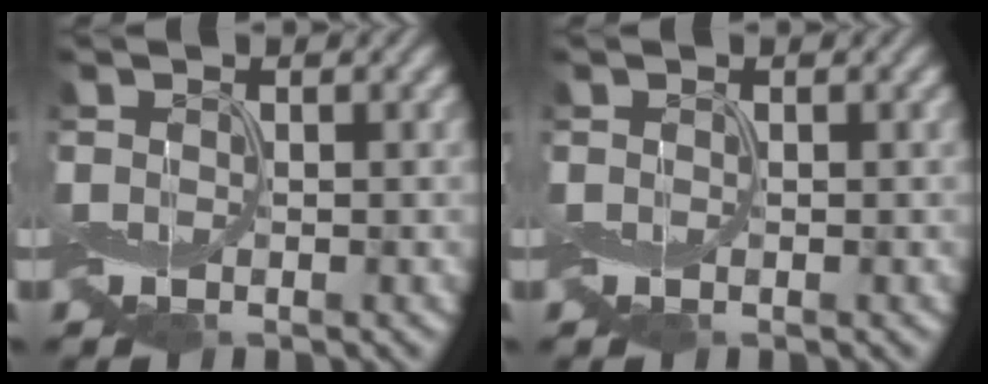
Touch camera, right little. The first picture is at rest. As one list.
[{"total": 0.0}]